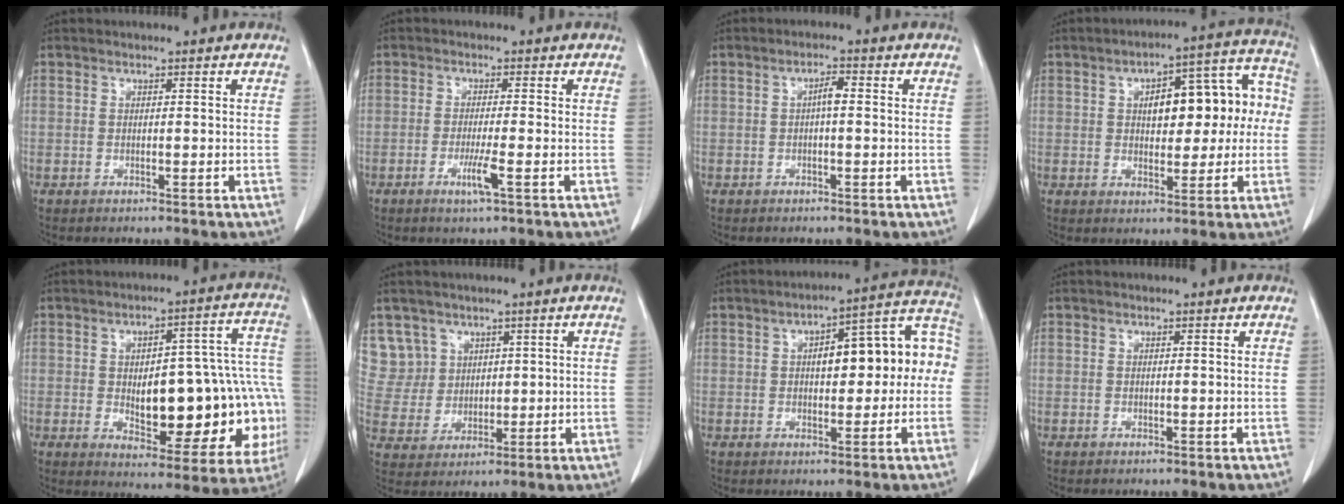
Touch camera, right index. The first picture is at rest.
{"total": 3.3, "force": [-1.3, -0.3, 3.0], "torque": [-0.057, -0.007, -0.025]}
{"total": 2.1, "force": [0.0, 0.5, 2.0], "torque": [-0.035, 0.005, -0.001]}
{"total": 13.5, "force": [1.4, 5.9, 12.1], "torque": [-0.153, 0.052, 0.028]}
{"total": 22.2, "force": [-3.2, 8.4, 20.2], "torque": [-0.186, 0.043, -0.009]}
{"total": 7.7, "force": [4.4, 6.3, -0.2], "torque": [0.006, 0.015, 0.102]}
{"total": 13.7, "force": [0.8, 4.8, 12.9], "torque": [-0.166, 0.054, 0.016]}
{"total": 0.0}